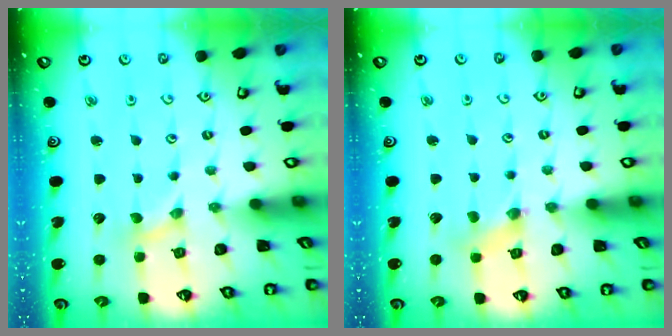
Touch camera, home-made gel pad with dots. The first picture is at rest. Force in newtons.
{"total": 1.1, "press": 1.1, "slide": 0.2}